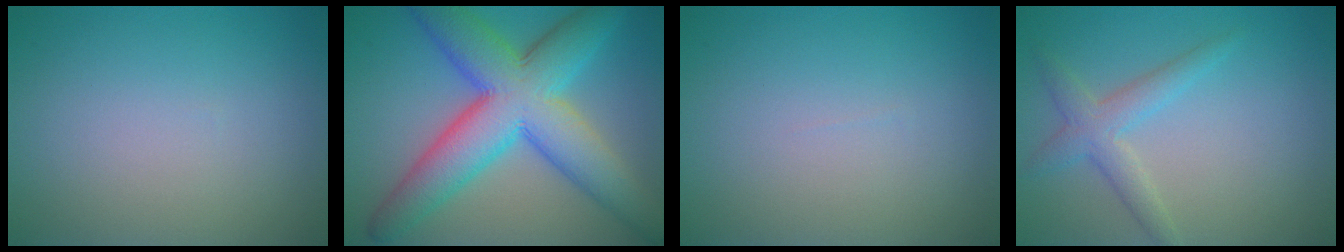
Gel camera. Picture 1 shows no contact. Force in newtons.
{"total": 11.2, "press": 11.2, "slide": 0.2}
{"total": 0.0}
{"total": 2.8, "press": 2.8, "slide": 0.1}